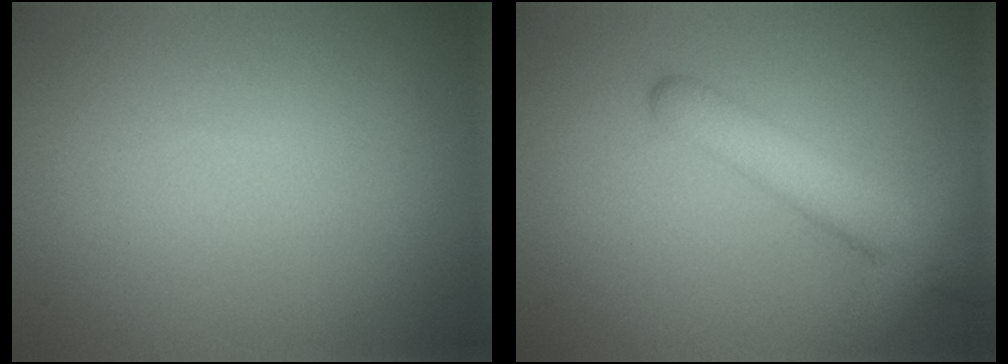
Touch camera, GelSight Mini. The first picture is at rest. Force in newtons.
{"total": 4.9, "press": 4.9, "slide": 0.3}